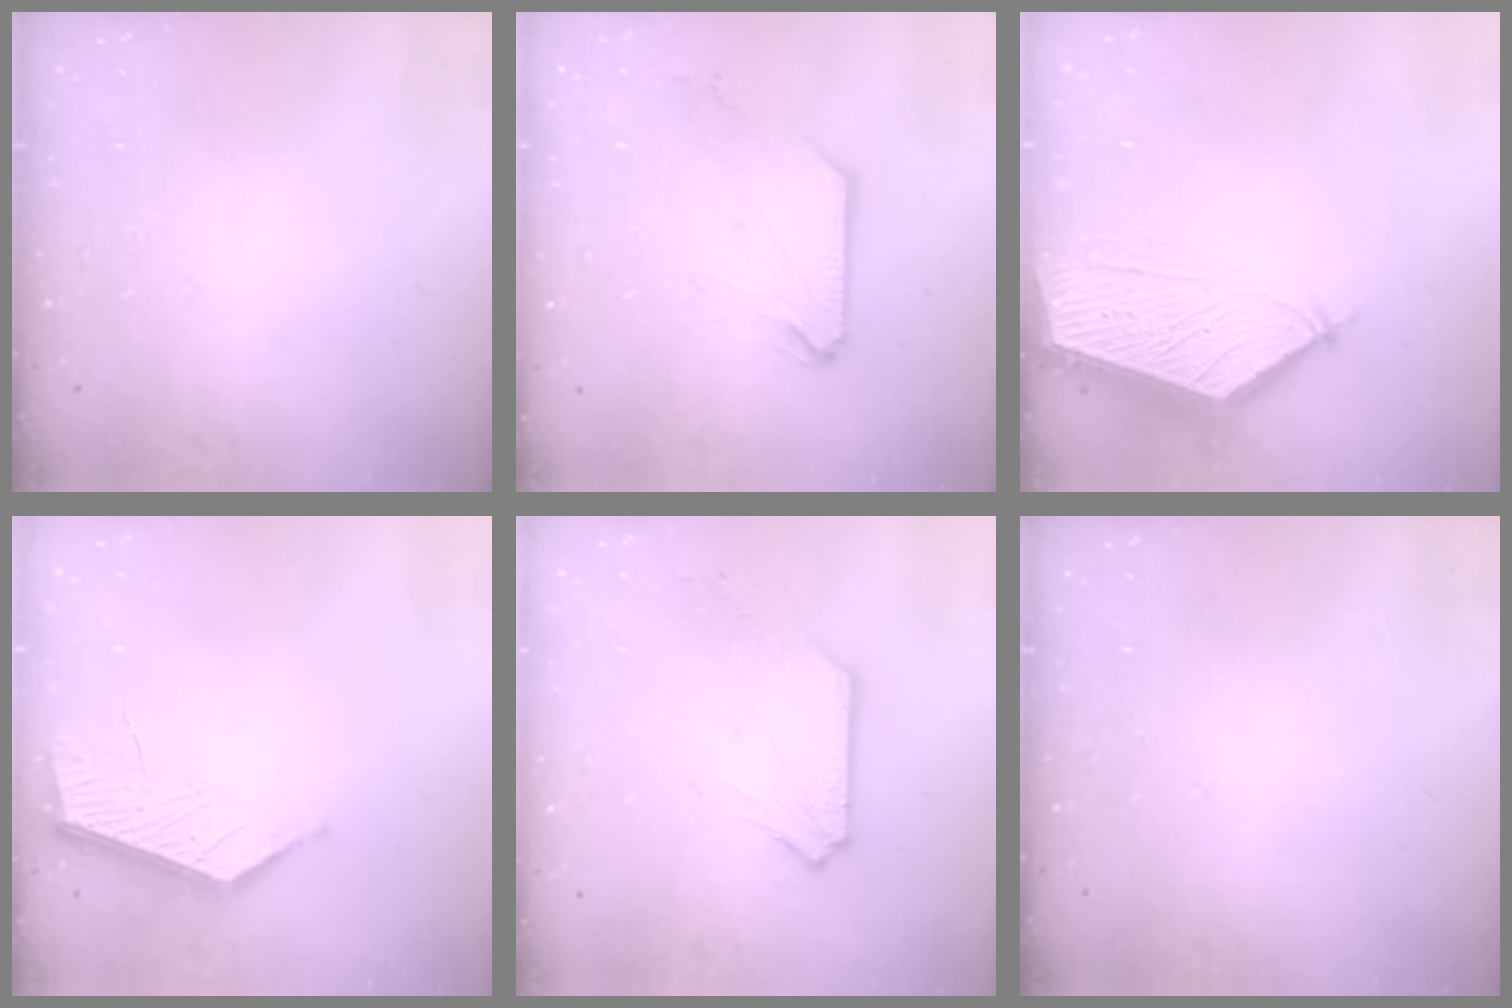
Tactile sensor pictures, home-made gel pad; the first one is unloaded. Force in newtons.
{"total": 0.6, "press": 0.5, "slide": 0.2}
{"total": 5.8, "press": 5.8, "slide": 0.4}
{"total": 5.4, "press": 5.4, "slide": 0.6}
{"total": 3.2, "press": 3.1, "slide": 0.5}
{"total": 0.0}